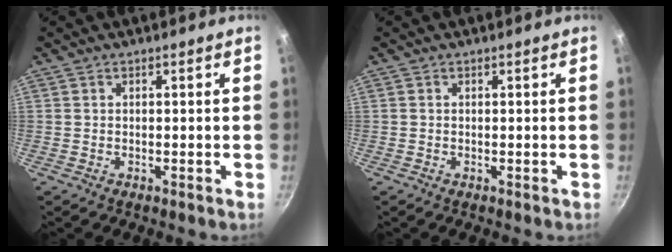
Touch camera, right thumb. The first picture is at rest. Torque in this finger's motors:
{"motor_torque": [-0.64, -0.25, 0.41, 0.22, 0.08]}